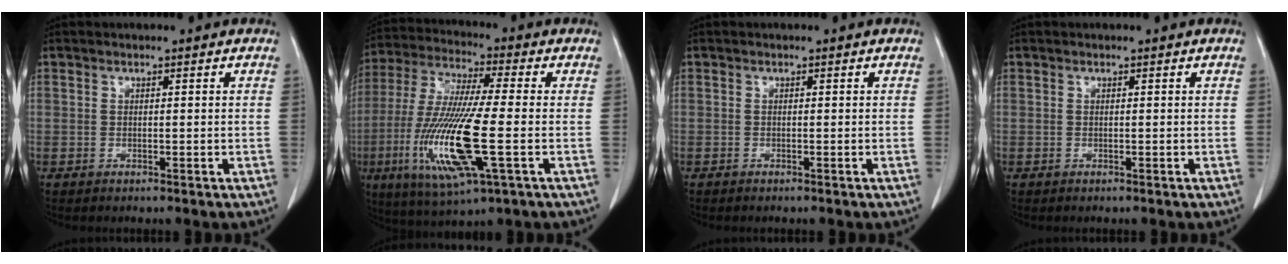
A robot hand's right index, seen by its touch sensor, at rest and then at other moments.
{"total": 17.5, "force": [-4.3, 1.9, 16.8], "torque": [-0.356, -0.025, -0.074]}
{"total": 0.0}
{"total": 0.0}